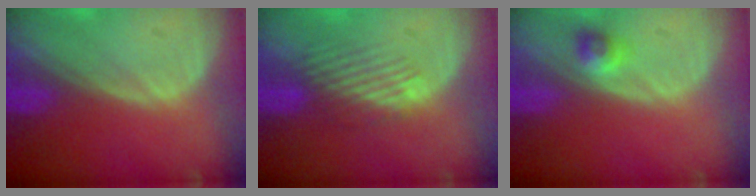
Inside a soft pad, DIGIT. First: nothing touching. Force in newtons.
{"total": 4.1, "press": 3.6, "slide": 1.9}
{"total": 2.4, "press": 2.0, "slide": 1.2}